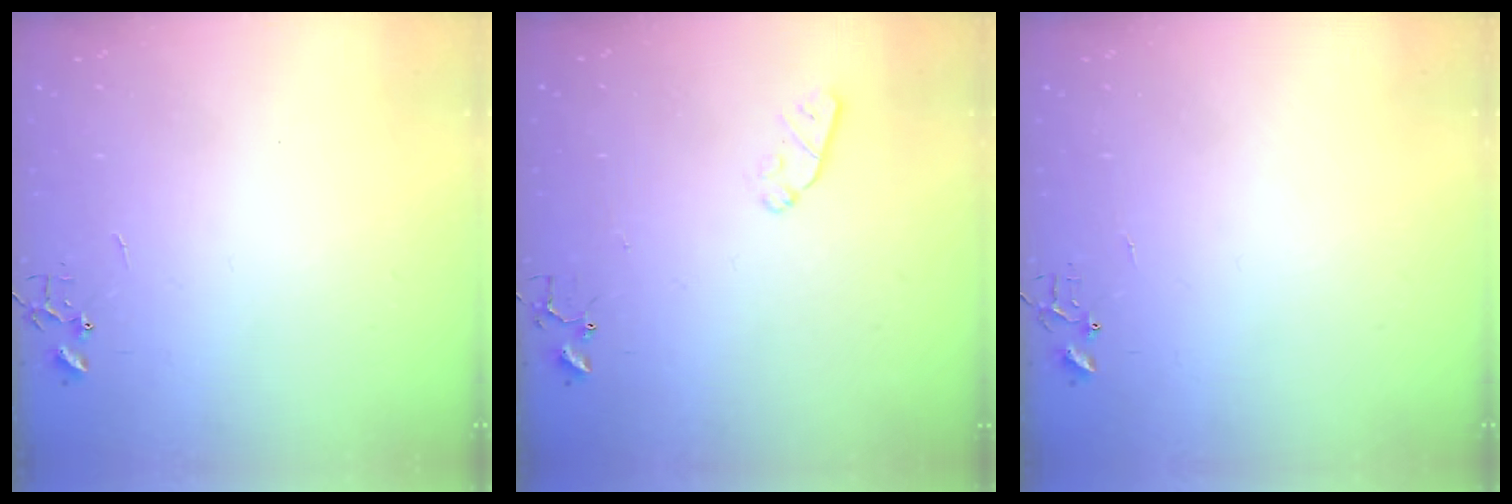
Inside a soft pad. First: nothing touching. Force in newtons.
{"total": 5.2, "press": 5.1, "slide": 0.7}
{"total": 4.9, "press": 4.8, "slide": 0.6}